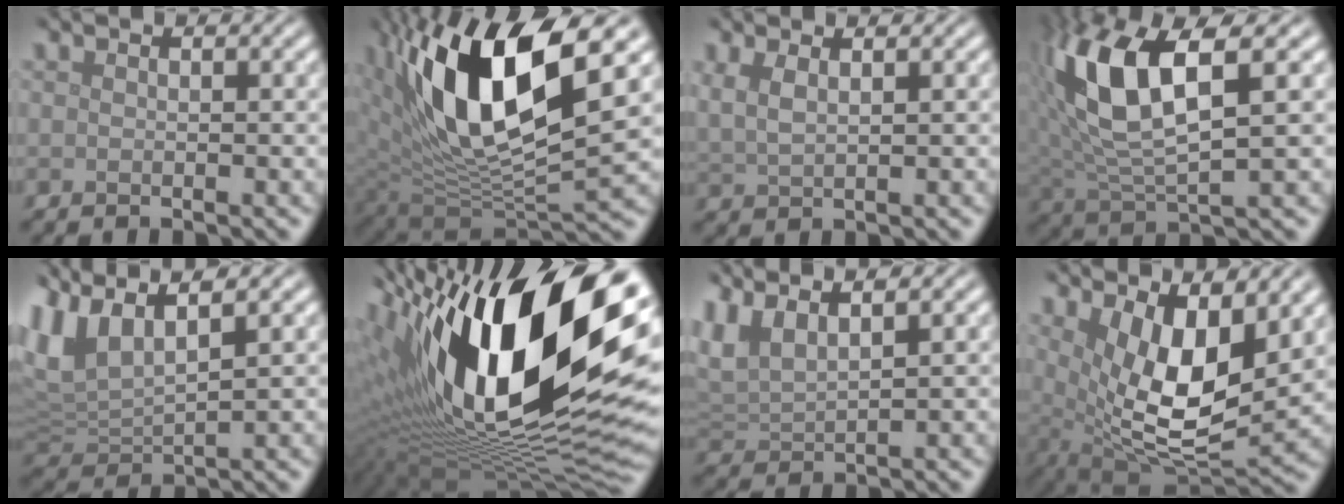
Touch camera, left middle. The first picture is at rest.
{"total": 13.7, "force": [5.0, 5.7, 11.4], "torque": [-0.214, -0.006, 0.095]}
{"total": 2.3, "force": [1.2, 0.9, 1.7], "torque": [-0.040, -0.002, 0.031]}
{"total": 9.7, "force": [3.3, 3.6, 8.4], "torque": [-0.178, 0.009, 0.057]}
{"total": 6.2, "force": [3.9, 2.2, 4.3], "torque": [-0.113, 0.017, 0.075]}
{"total": 20.3, "force": [5.6, 8.9, 17.4], "torque": [-0.291, 0.014, 0.088]}
{"total": 3.5, "force": [2.6, 0.9, 2.2], "torque": [-0.059, 0.009, 0.055]}
{"total": 9.8, "force": [3.0, 4.0, 8.4], "torque": [-0.153, -0.017, 0.055]}